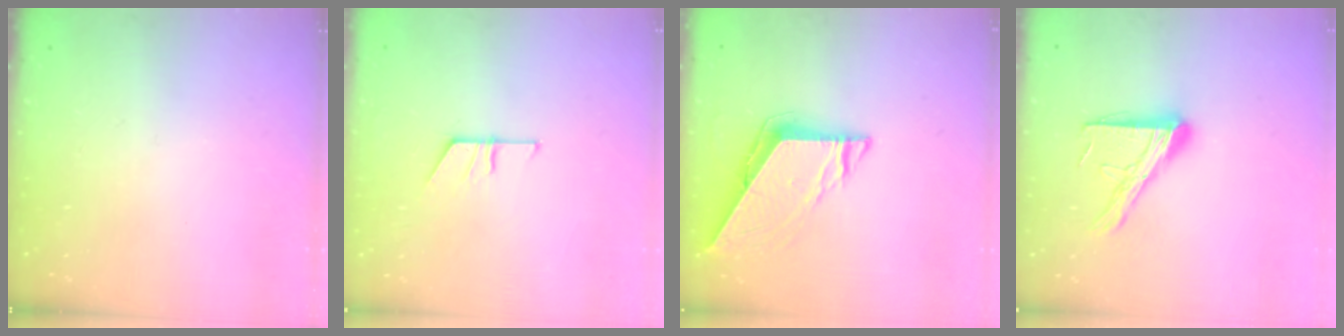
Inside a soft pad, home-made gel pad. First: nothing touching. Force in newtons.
{"total": 5.1, "press": 5.1, "slide": 0.4}
{"total": 7.4, "press": 7.4, "slide": 0.6}
{"total": 13.9, "press": 13.9, "slide": 1.2}